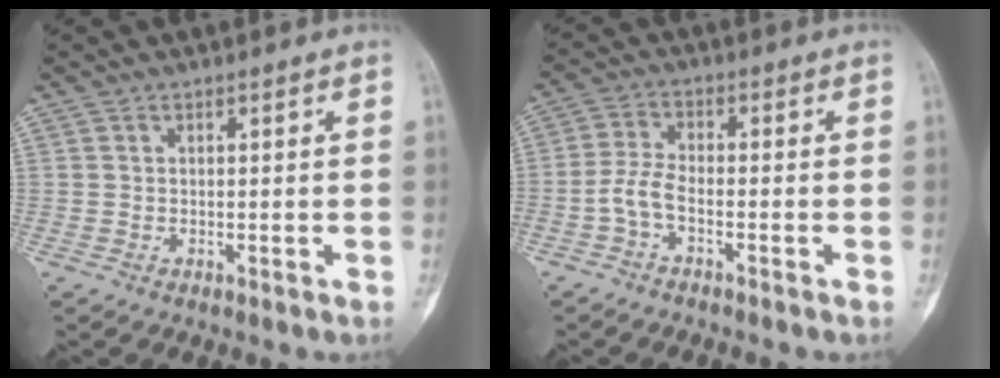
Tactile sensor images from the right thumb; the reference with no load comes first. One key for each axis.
{"total": 4.2, "fx": -2.1, "fy": 1.5, "fz": 3.3, "tx": -0.075, "ty": 0.020, "tz": -0.048}